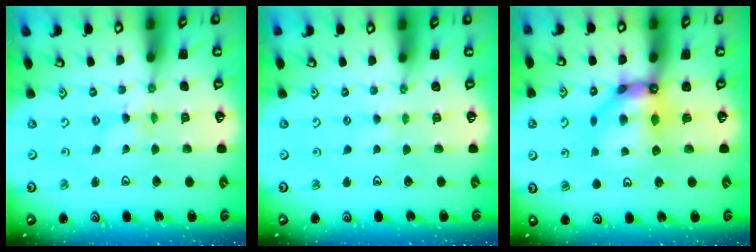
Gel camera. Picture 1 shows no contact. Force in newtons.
{"total": 2.1, "press": 2.1, "slide": 0.4}
{"total": 10.3, "press": 10.2, "slide": 1.2}